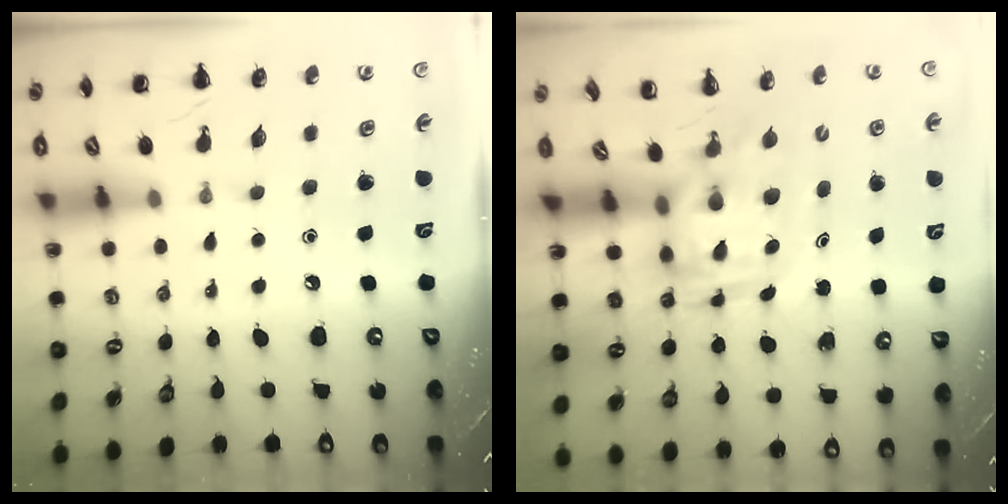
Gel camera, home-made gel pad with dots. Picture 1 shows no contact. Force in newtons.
{"total": 3.5, "press": 3.4, "slide": 0.7}